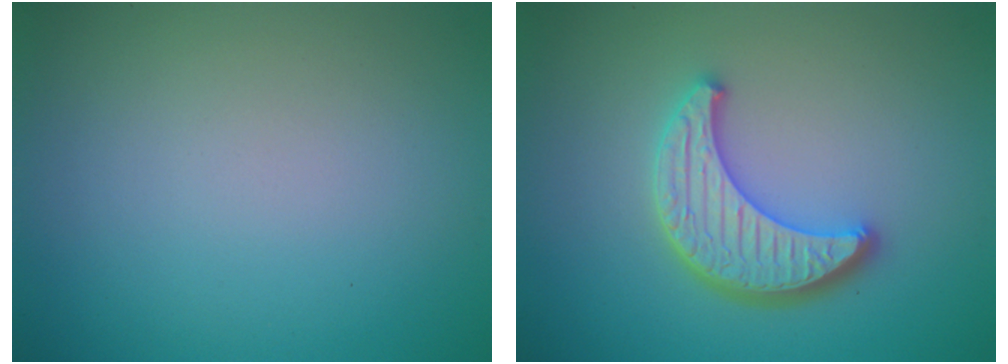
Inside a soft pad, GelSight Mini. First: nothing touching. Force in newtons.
{"total": 4.5, "press": 4.1, "slide": 1.9}